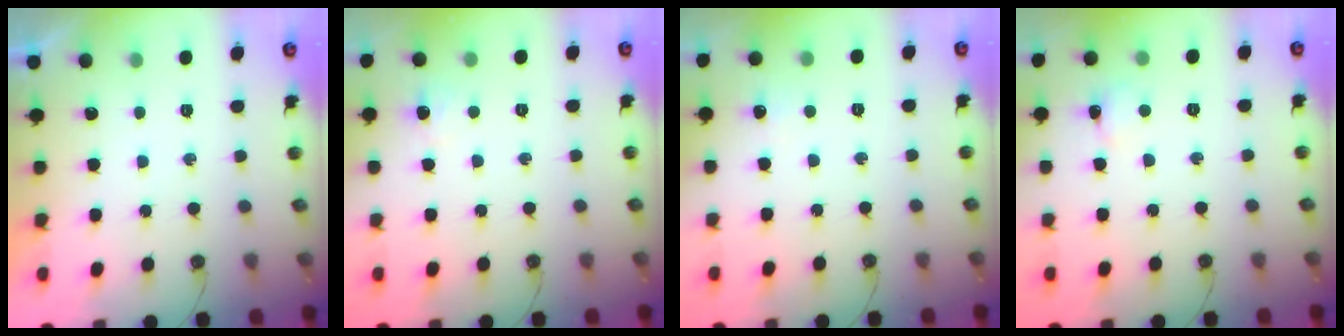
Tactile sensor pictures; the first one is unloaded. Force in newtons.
{"total": 3.6, "press": 3.5, "slide": 0.8}
{"total": 3.4, "press": 3.4, "slide": 0.3}
{"total": 2.7, "press": 2.6, "slide": 0.5}